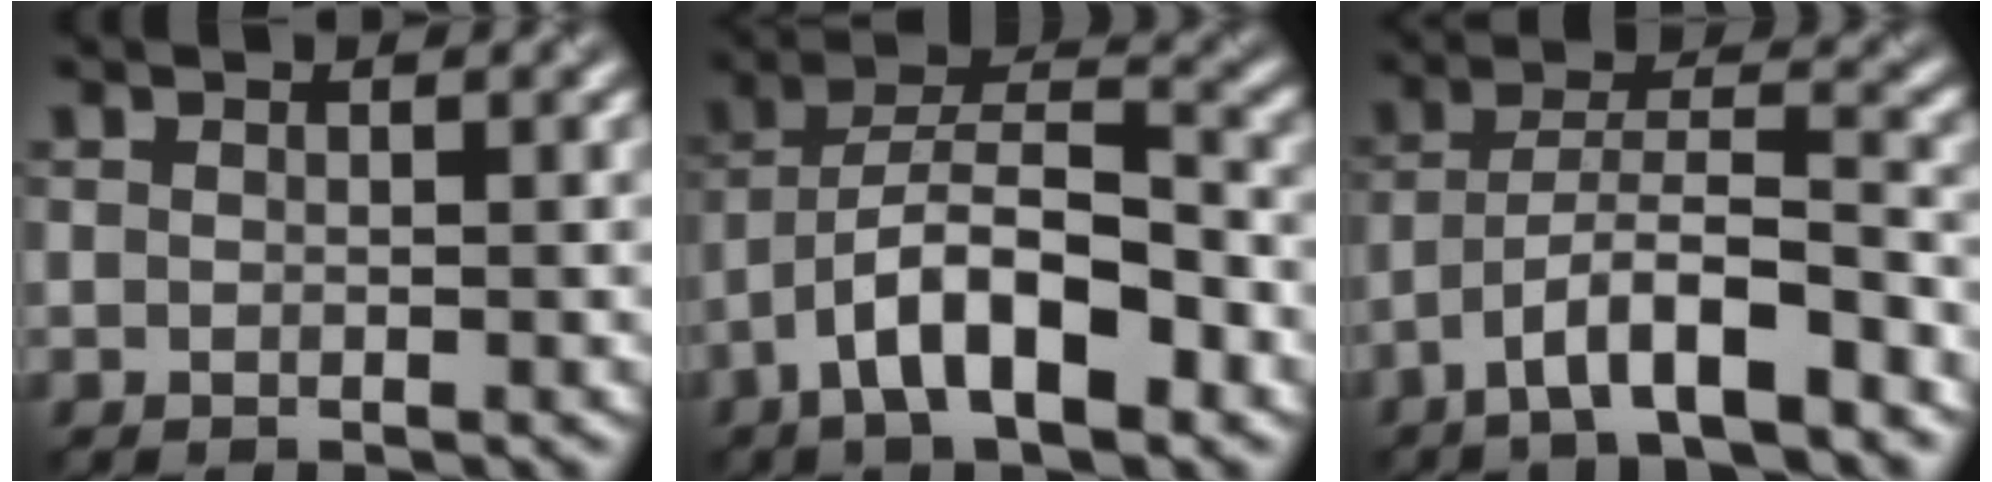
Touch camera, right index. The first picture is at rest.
{"total": 8.6, "force": [-4.8, 2.6, 6.6], "torque": [-0.115, 0.027, -0.077]}
{"total": 6.7, "force": [-4.8, 1.0, 4.6], "torque": [-0.082, 0.023, -0.069]}